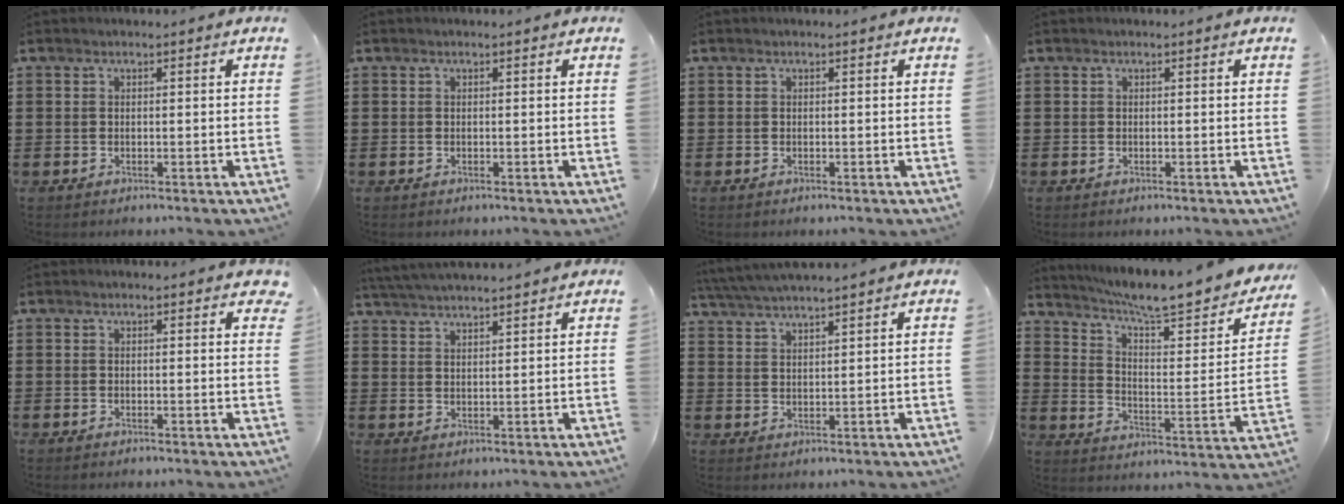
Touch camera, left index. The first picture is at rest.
{"total": 0.0}
{"total": 0.0}
{"total": 0.0}
{"total": 0.5, "force": [0.3, 0.2, 0.4], "torque": [-0.001, 0.001, 0.003]}
{"total": 3.8, "force": [3.7, -0.3, 0.7], "torque": [-0.025, -0.009, 0.068]}
{"total": 4.0, "force": [3.8, -0.5, 1.0], "torque": [-0.033, -0.012, 0.068]}
{"total": 7.5, "force": [6.4, 0.4, 3.9], "torque": [-0.089, -0.054, 0.100]}